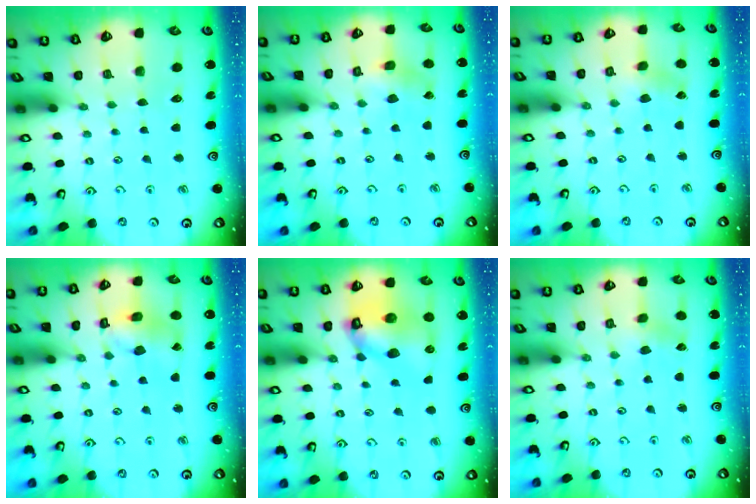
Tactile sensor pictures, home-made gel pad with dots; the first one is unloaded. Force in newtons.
{"total": 2.4, "press": 2.4, "slide": 0.5}
{"total": 1.9, "press": 1.9, "slide": 0.2}
{"total": 8.9, "press": 8.8, "slide": 1.0}
{"total": 12.0, "press": 11.9, "slide": 1.6}
{"total": 0.6, "press": 0.6, "slide": 0.1}